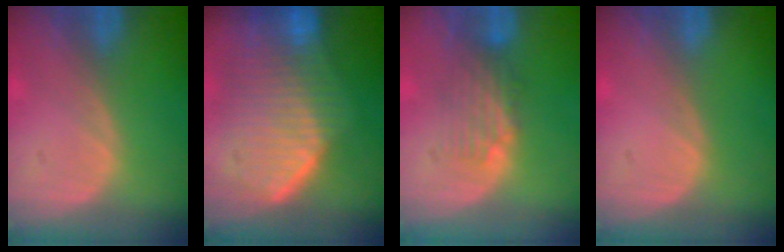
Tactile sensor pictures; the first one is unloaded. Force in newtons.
{"total": 10.5, "press": 9.1, "slide": 5.2}
{"total": 4.7, "press": 3.9, "slide": 2.5}
{"total": 0.0}